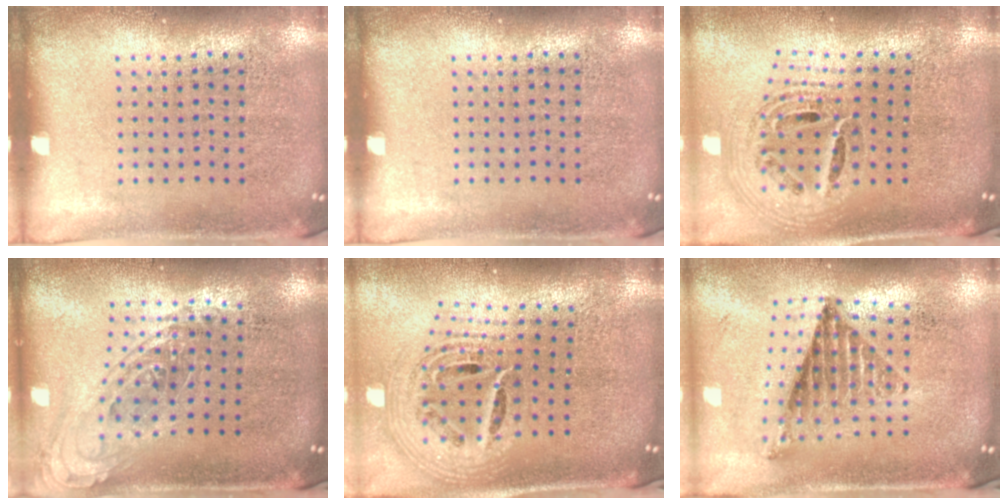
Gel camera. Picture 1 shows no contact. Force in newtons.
{"total": 0.0}
{"total": 1.9, "press": 1.6, "slide": 1.1}
{"total": 1.0, "press": 1.0, "slide": 0.3}
{"total": 2.6, "press": 1.9, "slide": 1.9}
{"total": 1.1, "press": 1.0, "slide": 0.5}